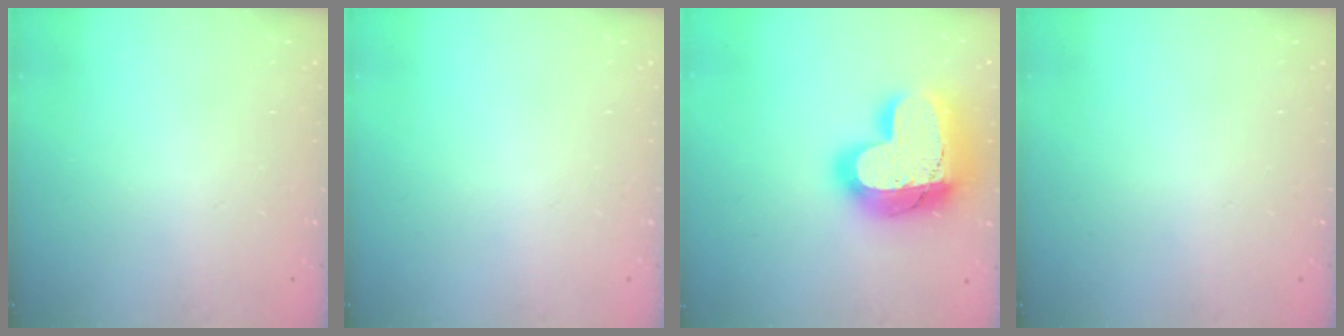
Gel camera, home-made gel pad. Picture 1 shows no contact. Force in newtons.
{"total": 0.0}
{"total": 25.8, "press": 25.7, "slide": 1.9}
{"total": 0.0}